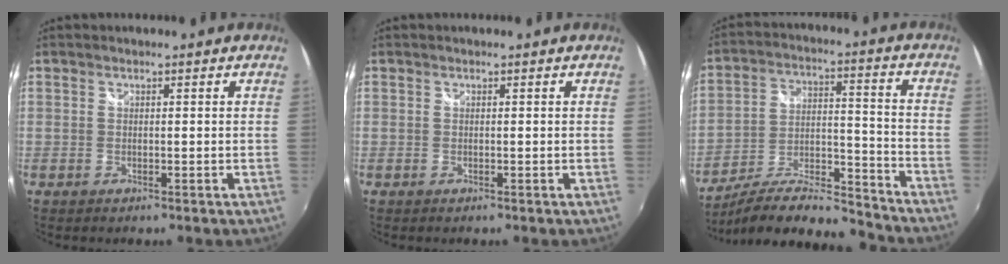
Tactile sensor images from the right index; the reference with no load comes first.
{"total": 0.0}
{"total": 17.2, "force": [-15.6, 2.9, 6.8], "torque": [-0.121, 0.003, -0.250]}